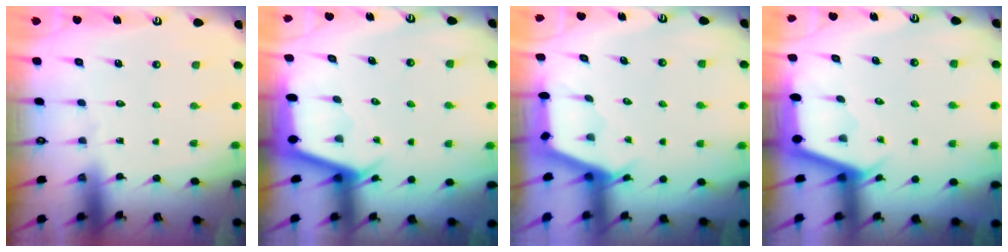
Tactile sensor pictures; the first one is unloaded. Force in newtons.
{"total": 2.9, "press": 2.9, "slide": 0.3}
{"total": 2.5, "press": 2.5, "slide": 0.3}
{"total": 2.7, "press": 2.7, "slide": 0.2}